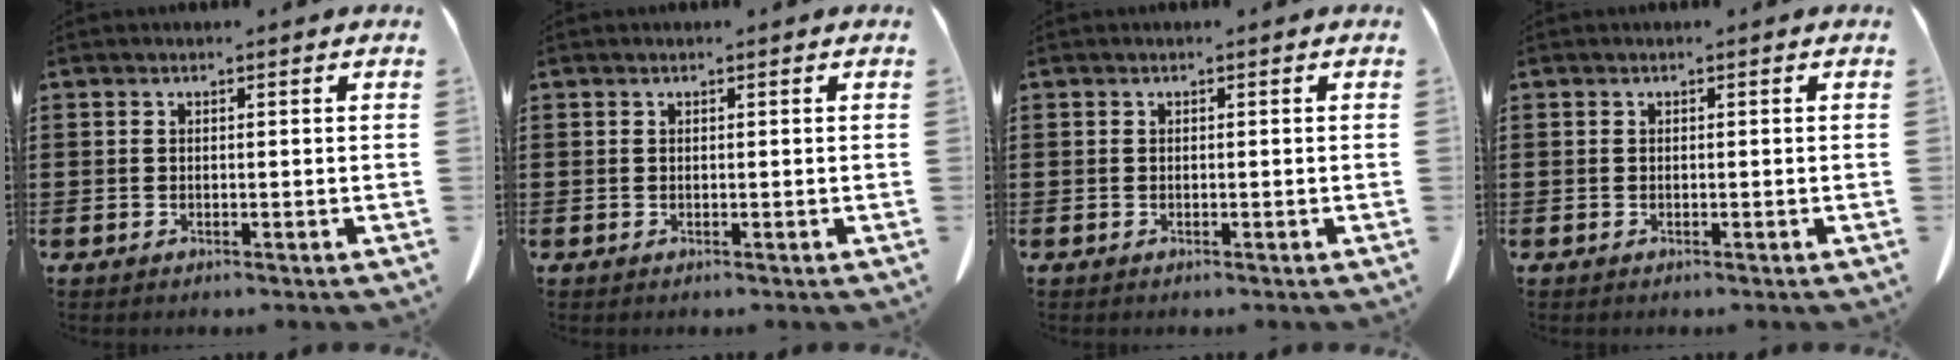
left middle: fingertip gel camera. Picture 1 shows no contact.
{"total": 0.0}
{"total": 0.0}
{"total": 0.0}